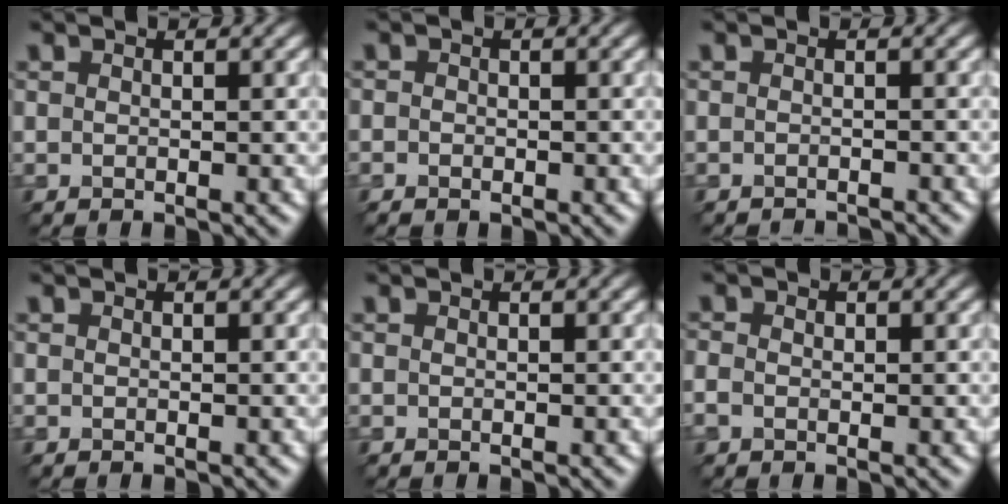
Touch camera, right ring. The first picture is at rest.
{"total": 1.0, "force": [-0.5, 0.7, 0.3], "torque": [-0.002, -0.003, -0.009]}
{"total": 2.1, "force": [-2.1, 0.1, 0.3], "torque": [0.004, -0.008, -0.029]}
{"total": 0.0}
{"total": 0.0}
{"total": 1.3, "force": [-0.2, 1.0, 0.8], "torque": [-0.016, -0.001, -0.007]}